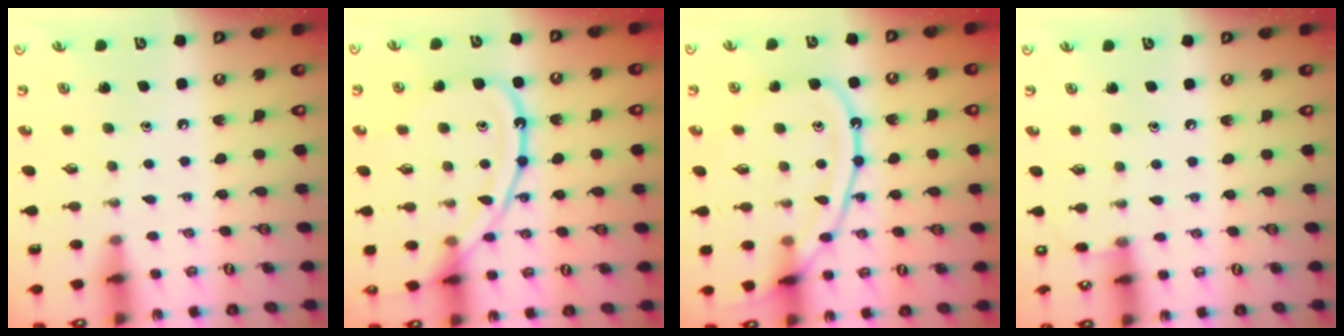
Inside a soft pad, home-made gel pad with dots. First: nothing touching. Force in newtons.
{"total": 15.0, "press": 15.0, "slide": 1.3}
{"total": 14.2, "press": 14.2, "slide": 1.2}
{"total": 4.3, "press": 4.2, "slide": 0.4}